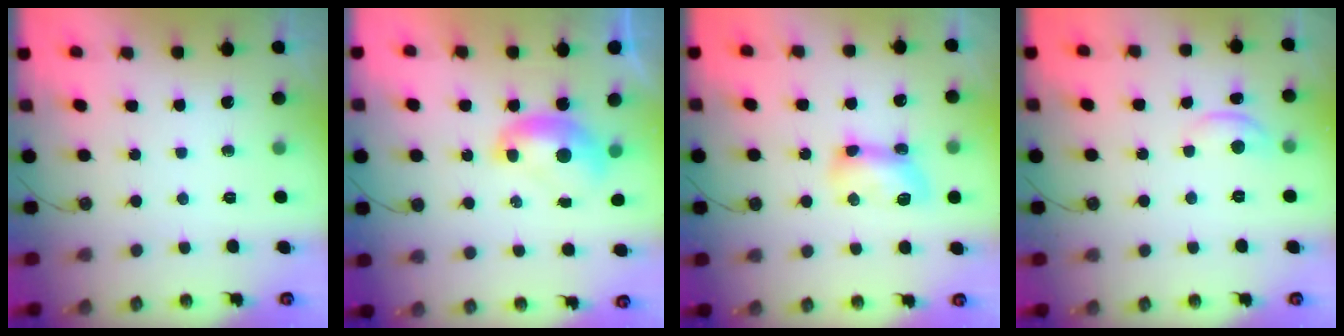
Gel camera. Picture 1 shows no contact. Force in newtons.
{"total": 1.7, "press": 1.7, "slide": 0.1}
{"total": 7.7, "press": 7.7, "slide": 0.5}
{"total": 1.4, "press": 1.4, "slide": 0.4}